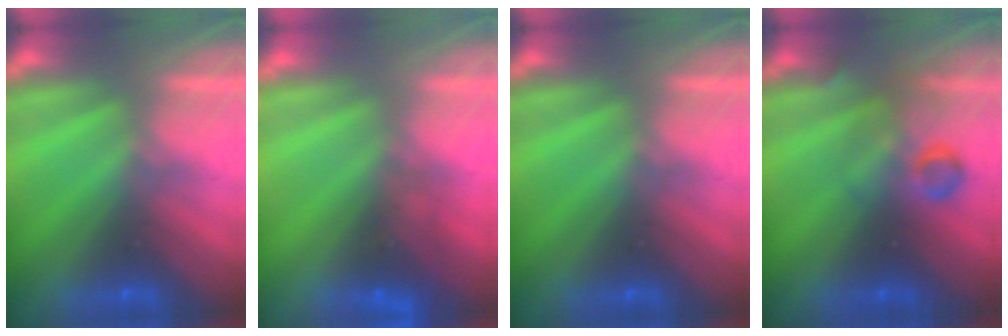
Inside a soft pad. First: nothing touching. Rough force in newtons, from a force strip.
{"total": 2.7}
{"total": 0.0}
{"total": 2.8}